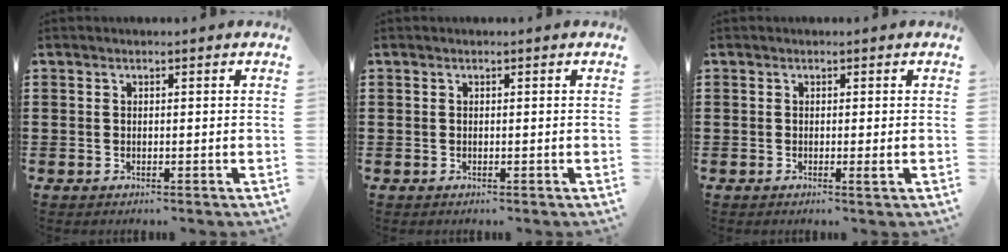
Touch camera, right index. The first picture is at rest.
{"total": 0.0}
{"total": 1.1, "force": [-0.2, -0.1, 1.1], "torque": [-0.019, -0.007, -0.003]}